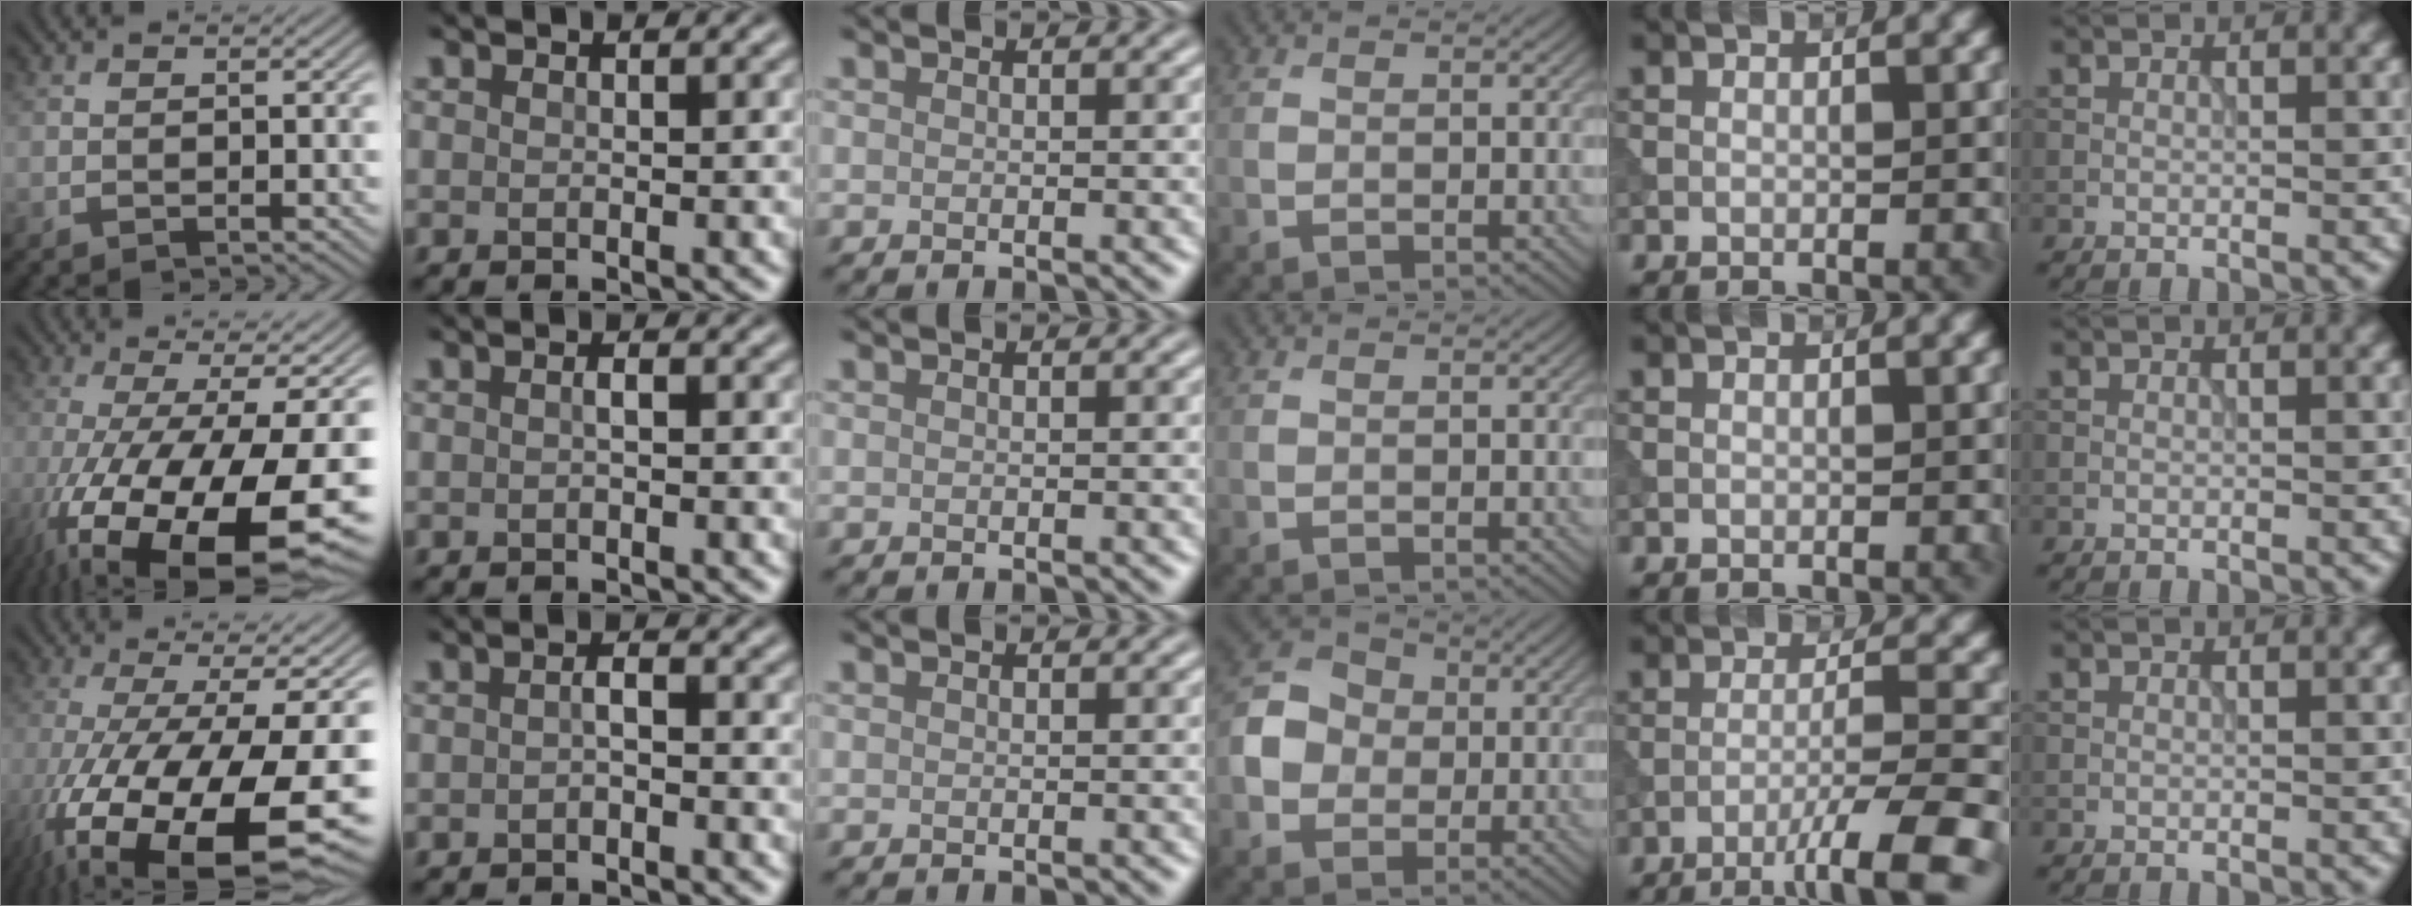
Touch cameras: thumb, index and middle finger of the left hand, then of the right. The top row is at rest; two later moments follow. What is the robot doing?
{"motion": "extract", "object": "tissue"}